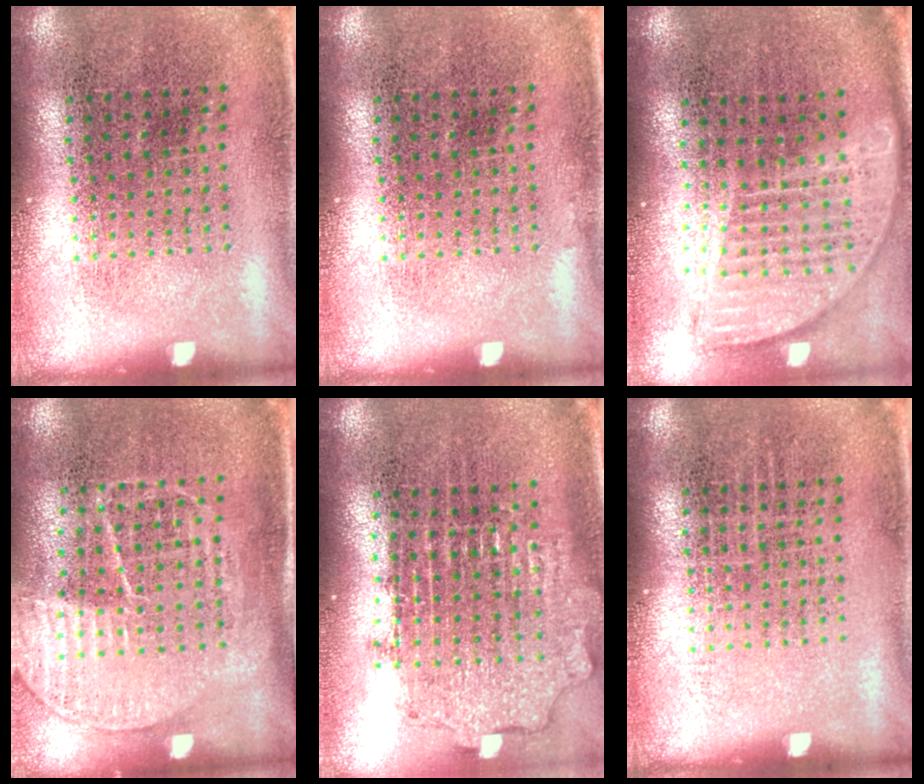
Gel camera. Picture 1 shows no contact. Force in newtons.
{"total": 0.0}
{"total": 1.8, "press": 1.5, "slide": 1.0}
{"total": 1.3, "press": 1.3, "slide": 0.2}
{"total": 1.9, "press": 1.5, "slide": 1.2}
{"total": 0.0}